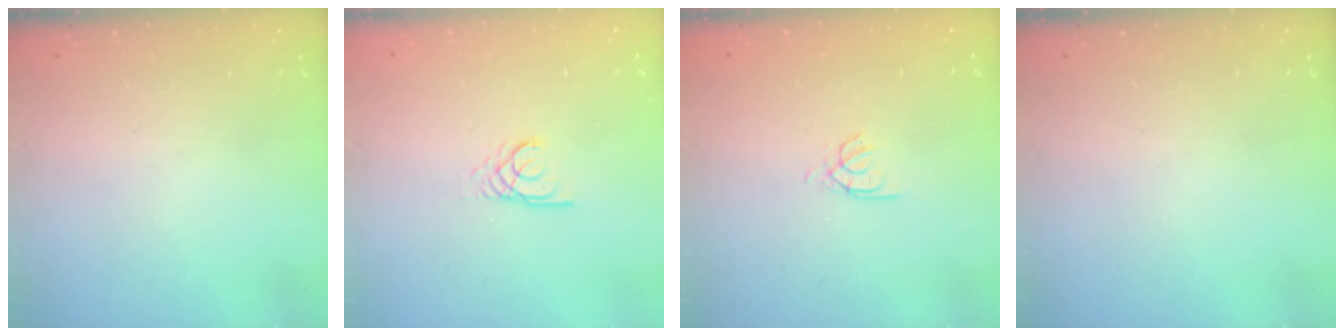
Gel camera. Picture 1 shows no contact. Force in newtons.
{"total": 2.6, "press": 2.6, "slide": 0.1}
{"total": 2.4, "press": 2.3, "slide": 0.4}
{"total": 0.0}